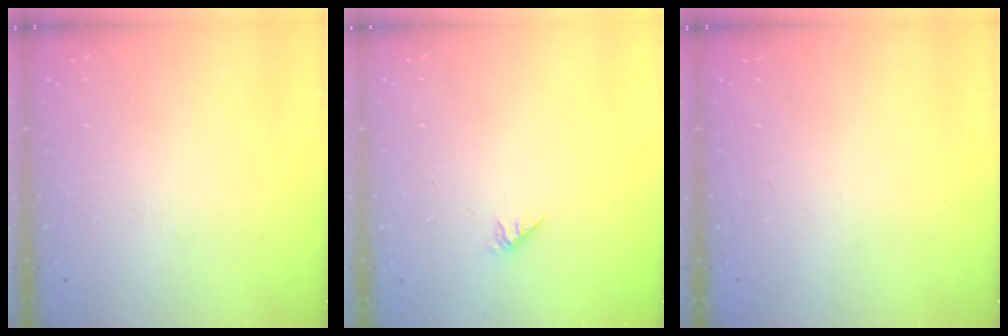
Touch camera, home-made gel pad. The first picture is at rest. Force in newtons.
{"total": 1.1, "press": 1.1, "slide": 0.1}
{"total": 0.0}